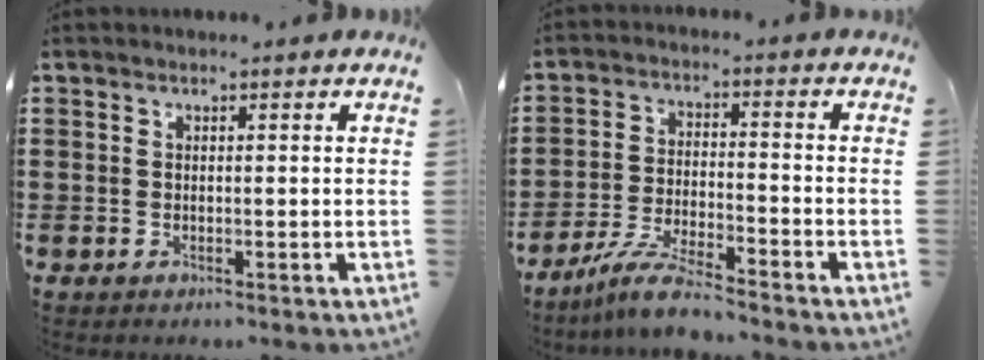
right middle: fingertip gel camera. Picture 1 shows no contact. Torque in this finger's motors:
{"motor_torque": [1.11, -1.03, 0.22, 0.11]}